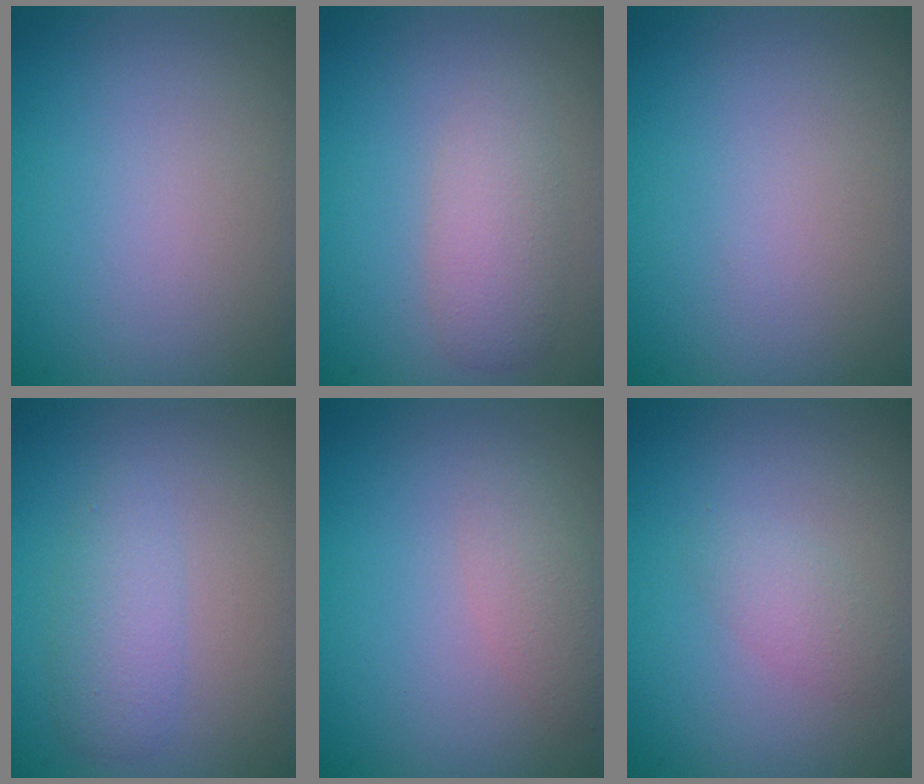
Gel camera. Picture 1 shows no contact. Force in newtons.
{"total": 2.8, "press": 2.8, "slide": 0.2}
{"total": 0.0}
{"total": 2.4, "press": 2.4, "slide": 0.1}
{"total": 2.0, "press": 2.0, "slide": 0.0}
{"total": 1.7, "press": 1.7, "slide": 0.1}